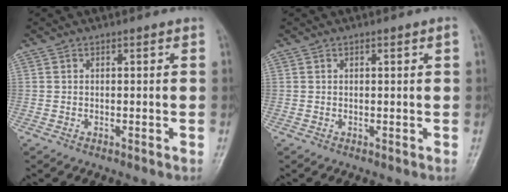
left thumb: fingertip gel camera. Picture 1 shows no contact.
{"total": 0.9, "force": [0.3, 0.1, 0.8], "torque": [-0.015, 0.001, 0.006]}